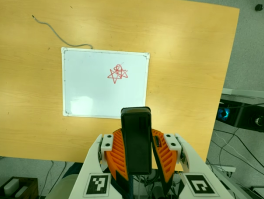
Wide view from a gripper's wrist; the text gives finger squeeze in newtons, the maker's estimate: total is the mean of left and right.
{"total": 9.8, "left": 8.3, "right": 11.2}